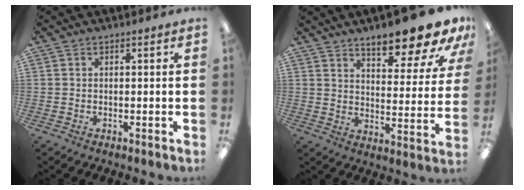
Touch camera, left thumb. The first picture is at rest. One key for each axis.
{"total": 14.1, "fx": 11.7, "fy": 3.3, "fz": 7.1, "tx": -0.092, "ty": -0.087, "tz": 0.196}